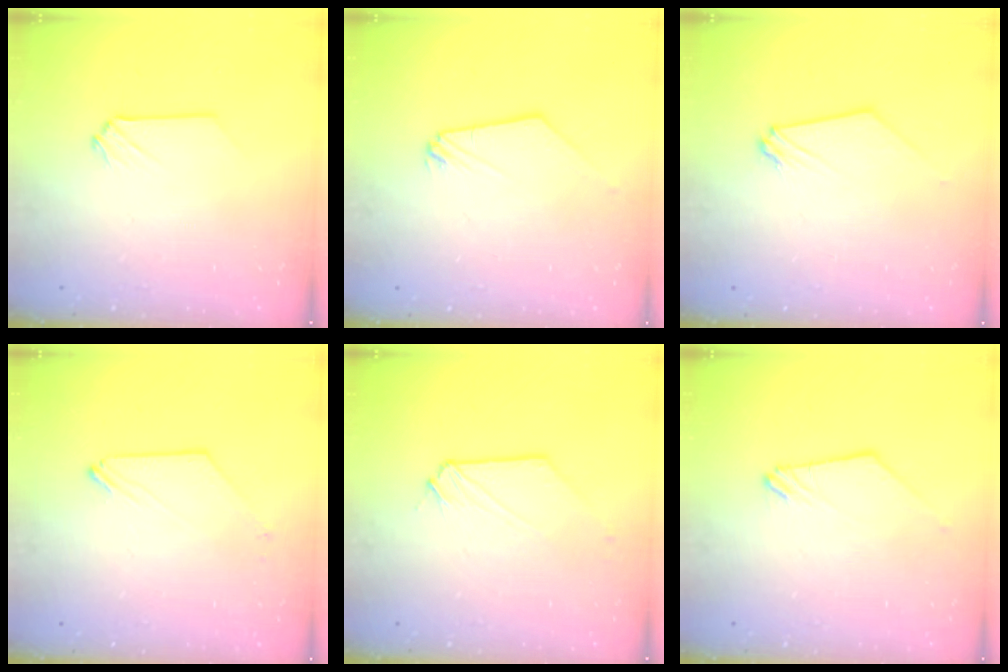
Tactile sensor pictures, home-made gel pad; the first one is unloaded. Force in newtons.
{"total": 0.6, "press": 0.6, "slide": 0.1}
{"total": 0.0}
{"total": 0.0}
{"total": 0.6, "press": 0.6, "slide": 0.1}
{"total": 0.0}